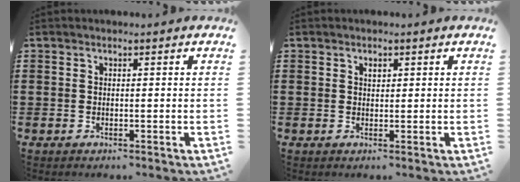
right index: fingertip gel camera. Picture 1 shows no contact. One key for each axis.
{"total": 1.1, "fx": 0.5, "fy": 0.6, "fz": 0.7, "tx": -0.016, "ty": 0.004, "tz": 0.009}